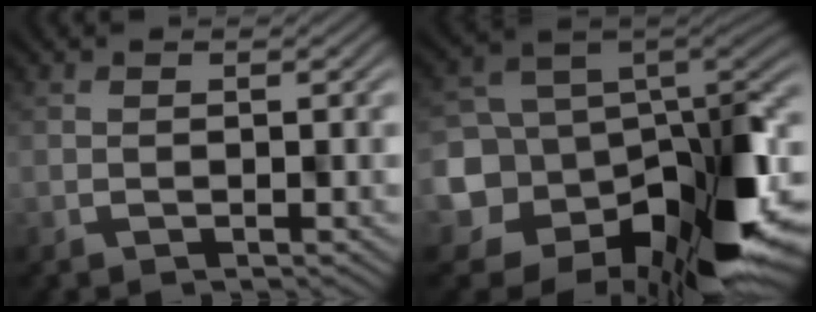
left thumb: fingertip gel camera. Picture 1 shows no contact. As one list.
[{"total": 13.0, "force": [-2.6, 9.7, 8.1], "torque": [-0.150, -0.038, -0.036]}]